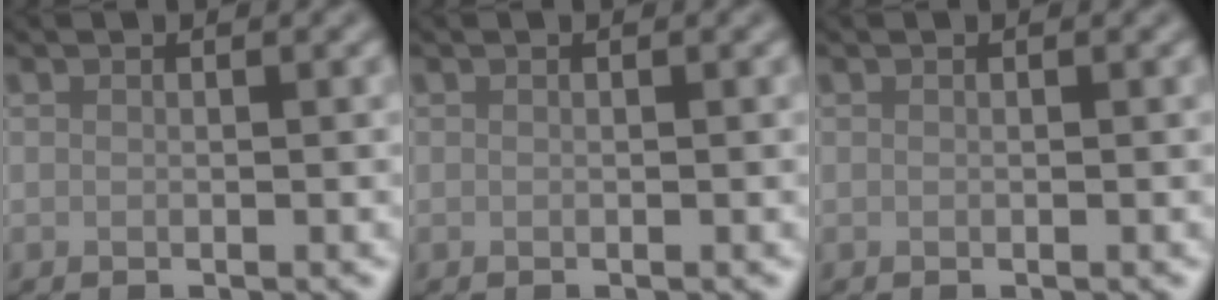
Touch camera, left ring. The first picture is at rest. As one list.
[{"total": 0.0}, {"total": 0.0}]